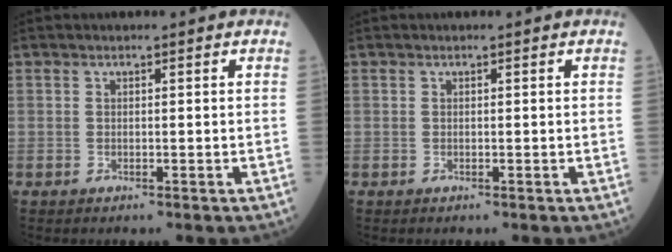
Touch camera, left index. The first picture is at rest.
{"total": 0.0}